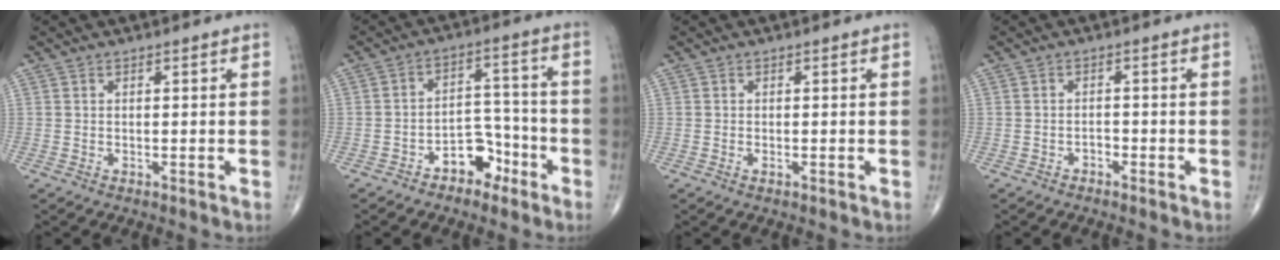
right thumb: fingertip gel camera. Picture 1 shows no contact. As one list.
[{"total": 7.1, "force": [-4.4, 4.5, 3.3], "torque": [-0.015, 0.053, -0.071]}, {"total": 0.5, "force": [-0.2, 0.2, 0.4], "torque": [-0.009, -0.001, -0.004]}, {"total": 1.3, "force": [-1.0, 0.7, 0.4], "torque": [-0.002, 0.005, -0.020]}]